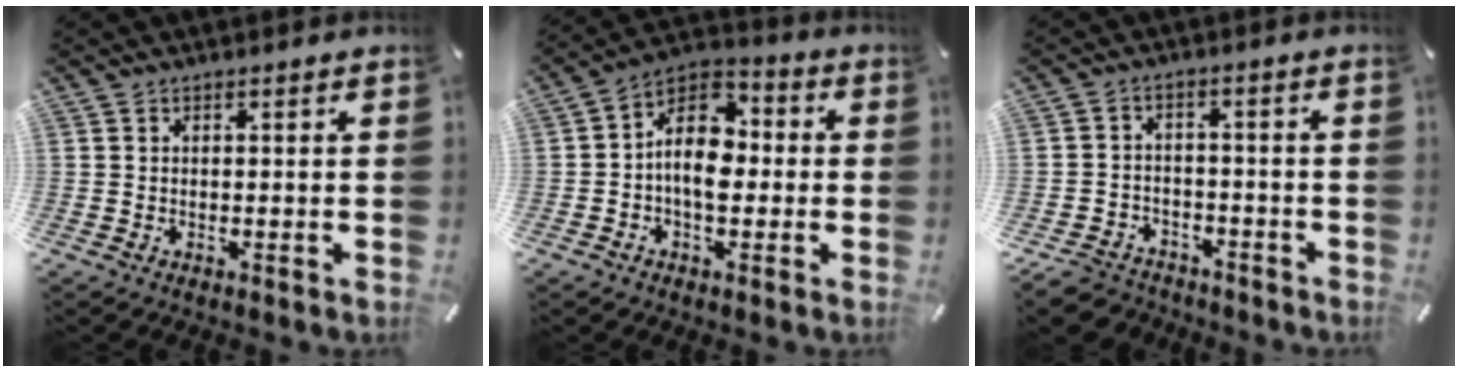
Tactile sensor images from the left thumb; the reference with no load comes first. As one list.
[{"total": 10.6, "force": [-0.9, 7.2, 7.7], "torque": [-0.149, -0.001, -0.019]}, {"total": 5.2, "force": [-4.0, 3.1, 1.2], "torque": [-0.034, 0.017, -0.081]}]